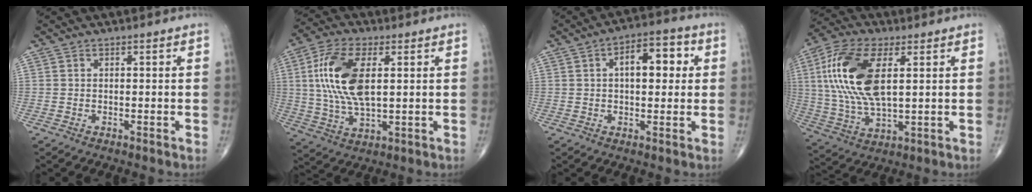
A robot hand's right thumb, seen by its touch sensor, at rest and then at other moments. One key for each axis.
{"total": 14.5, "fx": 2.7, "fy": 6.7, "fz": 12.5, "tx": -0.260, "ty": -0.001, "tz": 0.054}
{"total": 9.5, "fx": 2.0, "fy": 4.8, "fz": 7.9, "tx": -0.091, "ty": 0.018, "tz": 0.022}
{"total": 17.9, "fx": 4.0, "fy": 8.3, "fz": 15.4, "tx": -0.325, "ty": -0.002, "tz": 0.076}